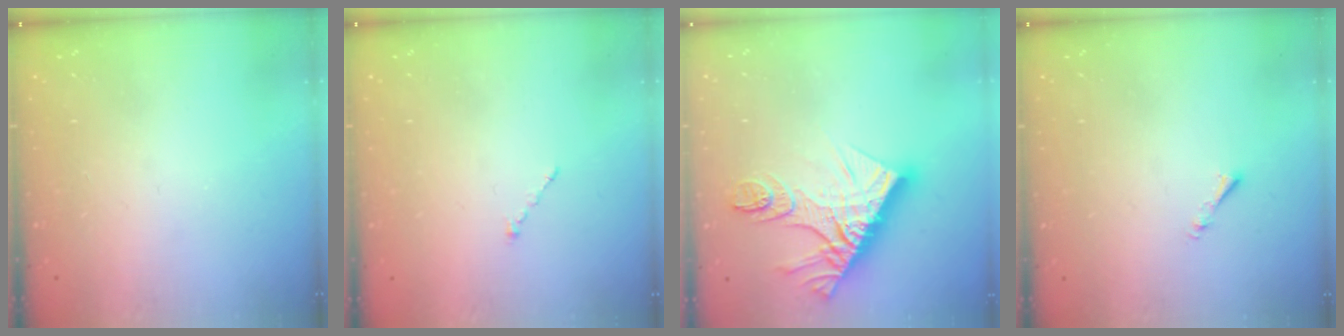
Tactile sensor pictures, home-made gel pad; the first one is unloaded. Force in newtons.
{"total": 1.0, "press": 0.9, "slide": 0.3}
{"total": 16.4, "press": 16.3, "slide": 1.5}
{"total": 0.8, "press": 0.7, "slide": 0.3}